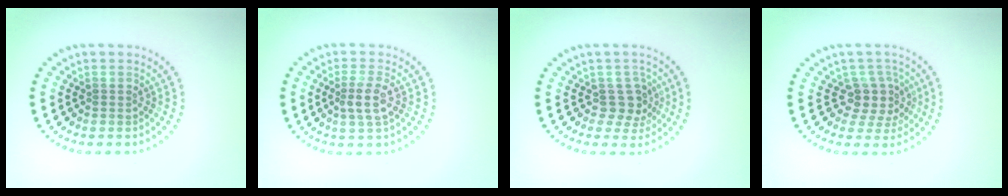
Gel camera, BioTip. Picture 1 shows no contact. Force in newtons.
{"total": 2.5, "press": 2.2, "slide": 1.1}
{"total": 2.6, "press": 2.1, "slide": 1.5}
{"total": 3.0, "press": 2.2, "slide": 2.0}